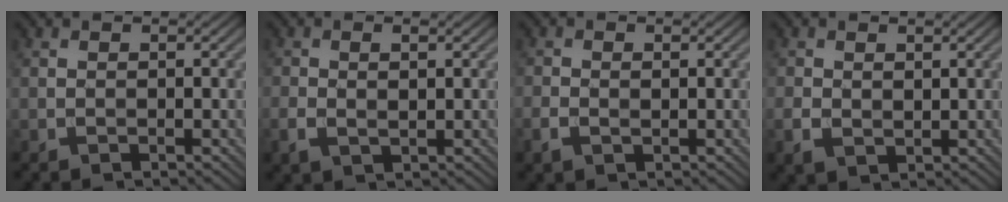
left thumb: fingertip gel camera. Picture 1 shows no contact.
{"total": 2.5, "force": [0.1, 1.2, 2.2], "torque": [-0.047, -0.003, 0.004]}
{"total": 1.8, "force": [-0.5, 1.0, 1.4], "torque": [-0.033, -0.004, -0.009]}
{"total": 2.3, "force": [0.1, 1.6, 1.6], "torque": [-0.037, -0.006, 0.007]}